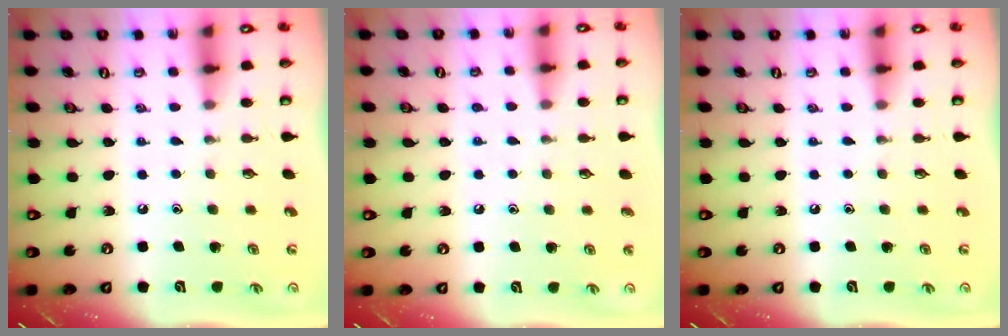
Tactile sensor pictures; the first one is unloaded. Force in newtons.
{"total": 3.8, "press": 3.7, "slide": 0.5}
{"total": 0.0}